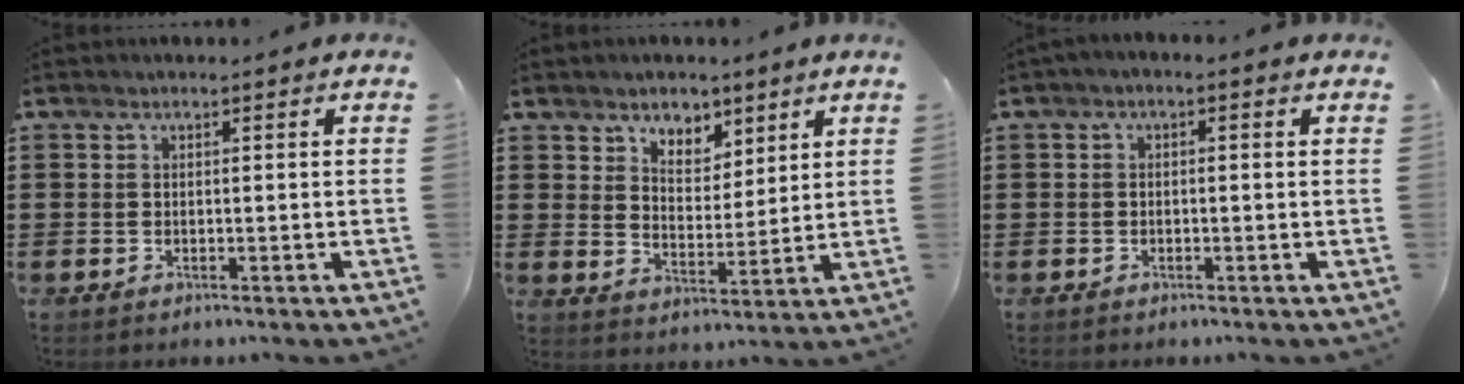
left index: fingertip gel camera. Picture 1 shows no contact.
{"total": 4.7, "force": [3.8, 2.8, 0.2], "torque": [-0.019, -0.008, 0.067]}
{"total": 0.8, "force": [-0.6, 0.2, 0.6], "torque": [-0.011, -0.002, -0.011]}